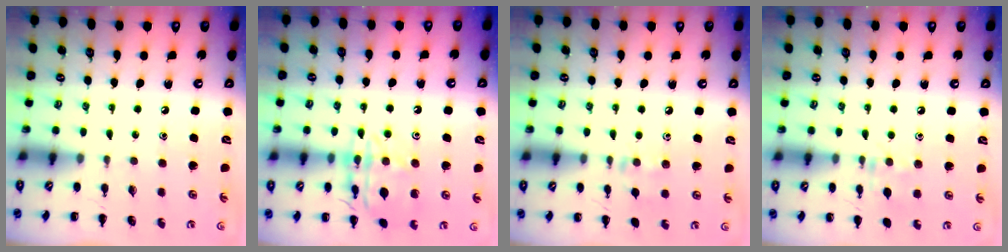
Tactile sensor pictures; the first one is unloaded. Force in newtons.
{"total": 14.3, "press": 14.3, "slide": 1.1}
{"total": 7.7, "press": 7.5, "slide": 1.7}
{"total": 7.1, "press": 7.0, "slide": 1.3}